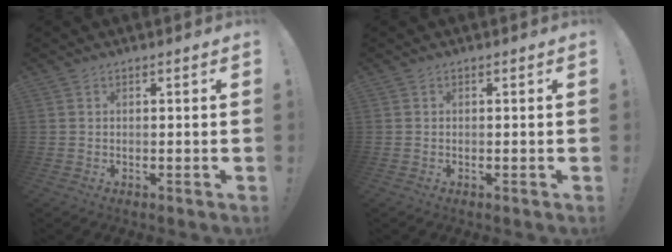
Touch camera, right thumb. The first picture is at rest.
{"total": 0.0}